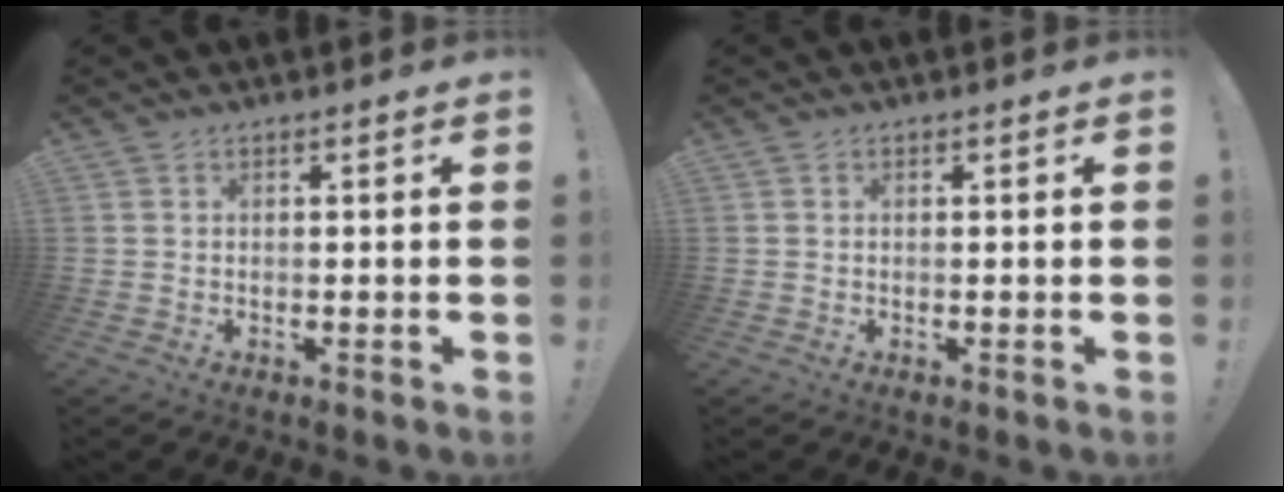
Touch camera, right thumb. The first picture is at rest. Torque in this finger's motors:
{"motor_torque": [-0.18, 0.01, -0.12, -0.21, 0.12]}